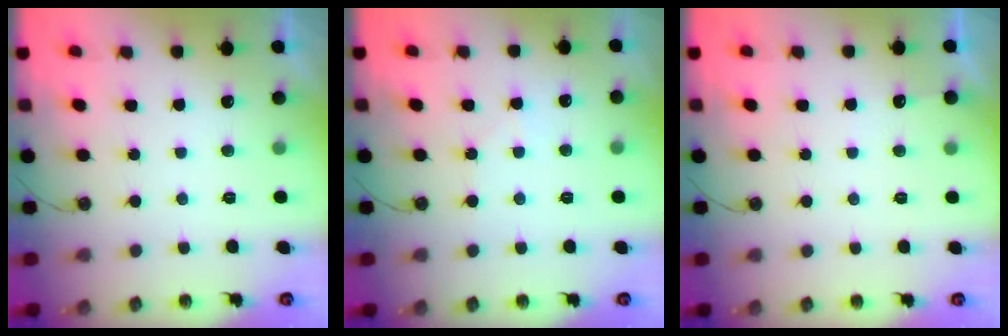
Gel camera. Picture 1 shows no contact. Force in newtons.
{"total": 3.8, "press": 3.8, "slide": 0.4}
{"total": 2.8, "press": 2.8, "slide": 0.4}